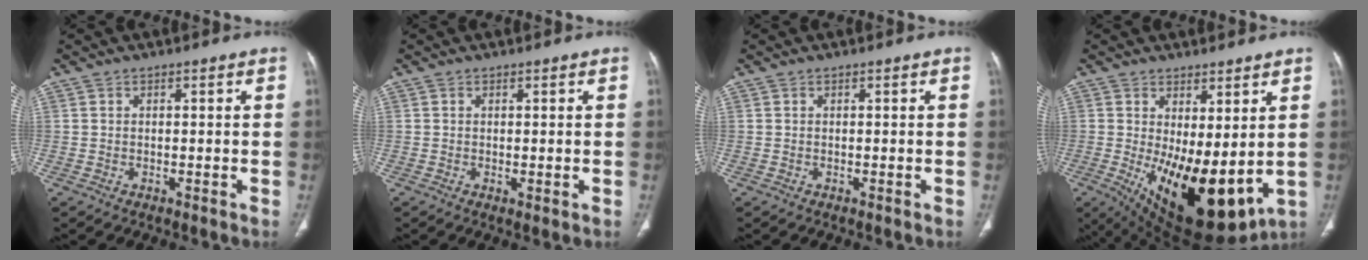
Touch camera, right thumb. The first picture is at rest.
{"total": 0.9, "force": [0.0, 0.3, 0.8], "torque": [-0.019, -0.006, 0.001]}
{"total": 0.0}
{"total": 17.6, "force": [-1.1, 7.7, 15.9], "torque": [-0.251, -0.036, 0.011]}